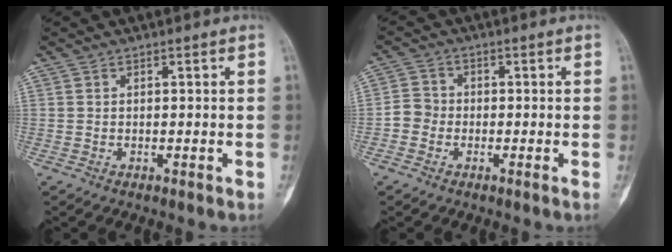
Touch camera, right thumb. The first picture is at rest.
{"total": 3.2, "force": [-1.3, 2.6, 1.4], "torque": [-0.016, 0.007, -0.039]}